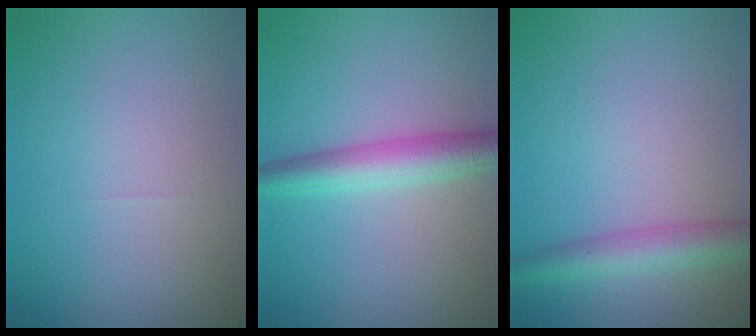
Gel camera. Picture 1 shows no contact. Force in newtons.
{"total": 4.3, "press": 4.3, "slide": 0.1}
{"total": 3.7, "press": 3.7, "slide": 0.1}